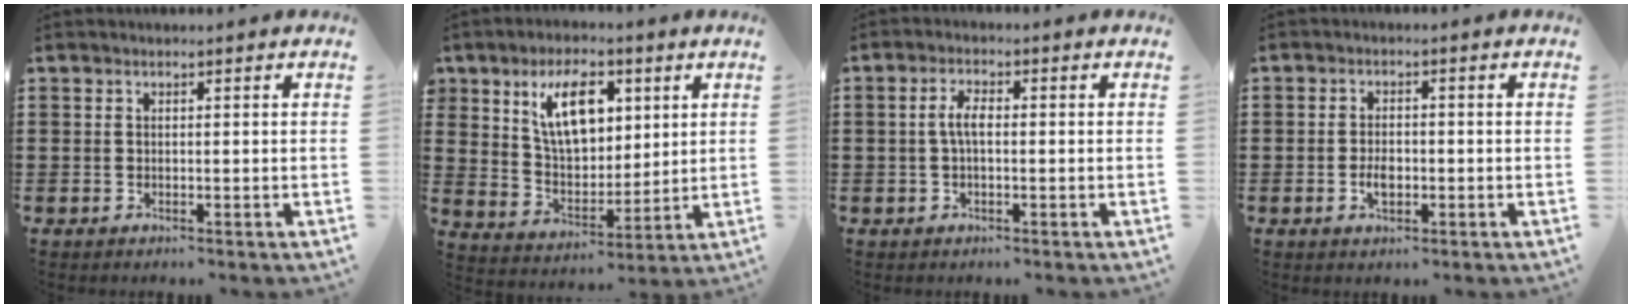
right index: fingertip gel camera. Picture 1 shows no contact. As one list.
[{"total": 10.2, "force": [4.4, 6.0, 7.0], "torque": [-0.135, 0.012, 0.077]}, {"total": 3.1, "force": [-0.3, 1.3, 2.9], "torque": [-0.062, 0.003, -0.009]}, {"total": 2.8, "force": [-0.8, 1.3, 2.3], "torque": [-0.052, -0.002, -0.015]}]